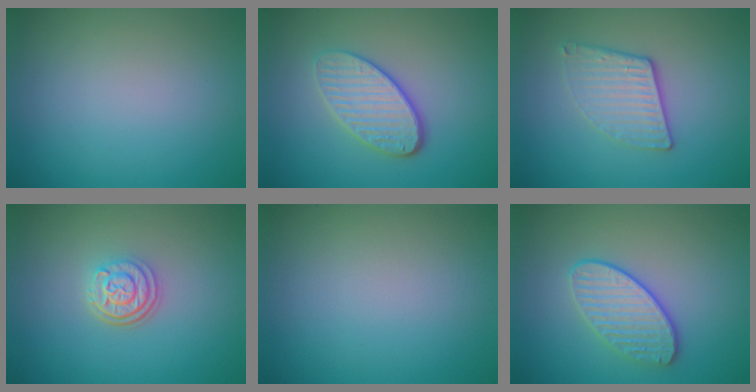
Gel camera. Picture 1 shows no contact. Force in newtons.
{"total": 4.0, "press": 3.3, "slide": 2.4}
{"total": 3.2, "press": 2.8, "slide": 1.6}
{"total": 3.1, "press": 2.4, "slide": 1.9}
{"total": 0.0}
{"total": 3.4, "press": 3.2, "slide": 1.0}